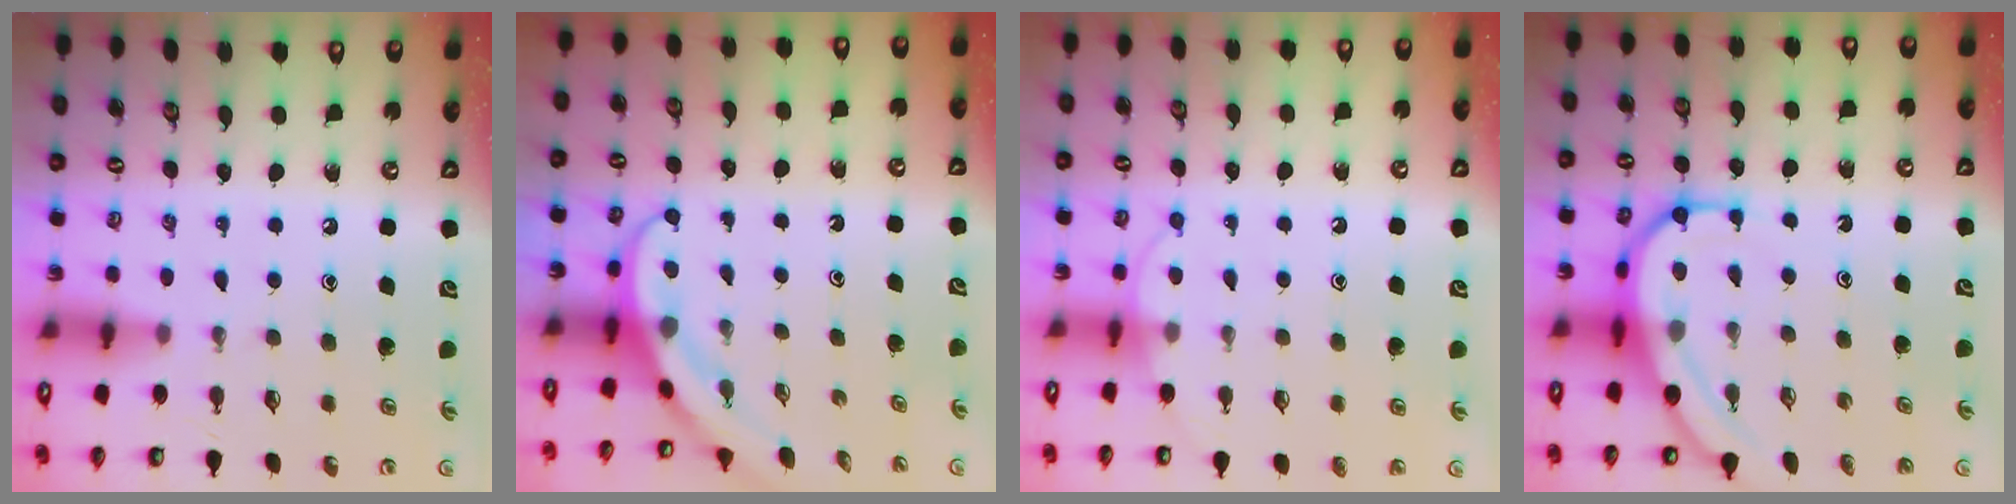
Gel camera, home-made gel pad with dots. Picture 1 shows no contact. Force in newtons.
{"total": 4.0, "press": 3.9, "slide": 0.3}
{"total": 5.4, "press": 5.4, "slide": 0.5}
{"total": 9.4, "press": 9.4, "slide": 1.0}